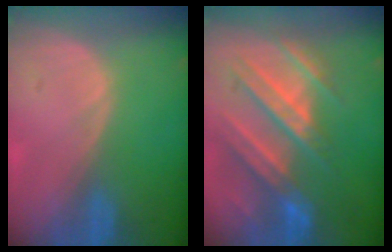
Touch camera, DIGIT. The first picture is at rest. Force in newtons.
{"total": 10.5, "press": 9.6, "slide": 4.2}